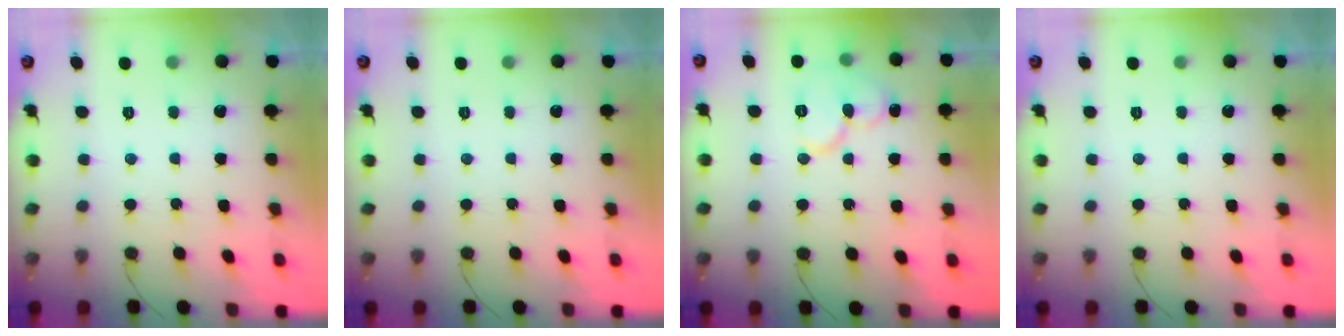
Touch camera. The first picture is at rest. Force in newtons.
{"total": 0.0}
{"total": 10.3, "press": 10.2, "slide": 1.2}
{"total": 0.0}